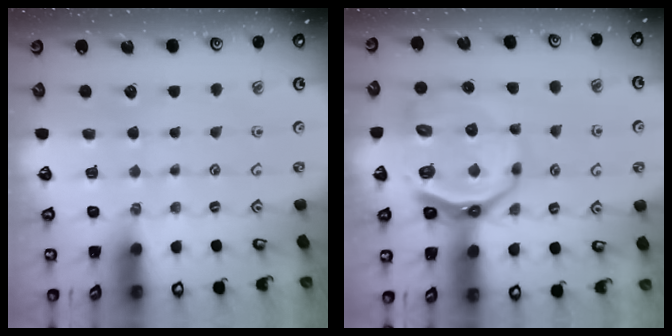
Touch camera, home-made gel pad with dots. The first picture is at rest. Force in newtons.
{"total": 15.2, "press": 14.7, "slide": 3.8}